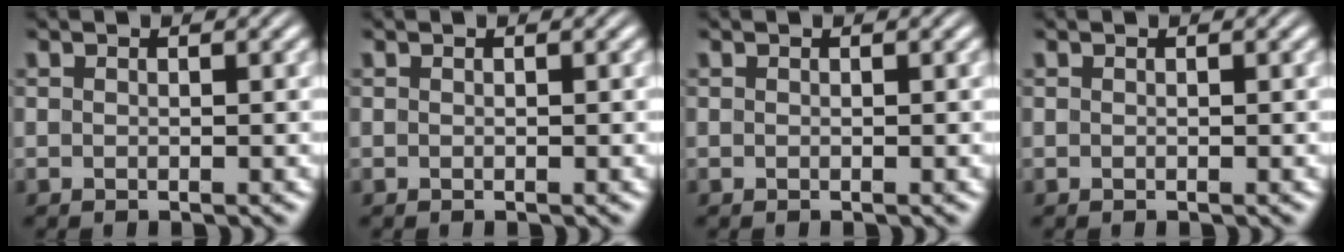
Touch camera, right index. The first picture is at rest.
{"total": 0.0}
{"total": 0.0}
{"total": 0.0}